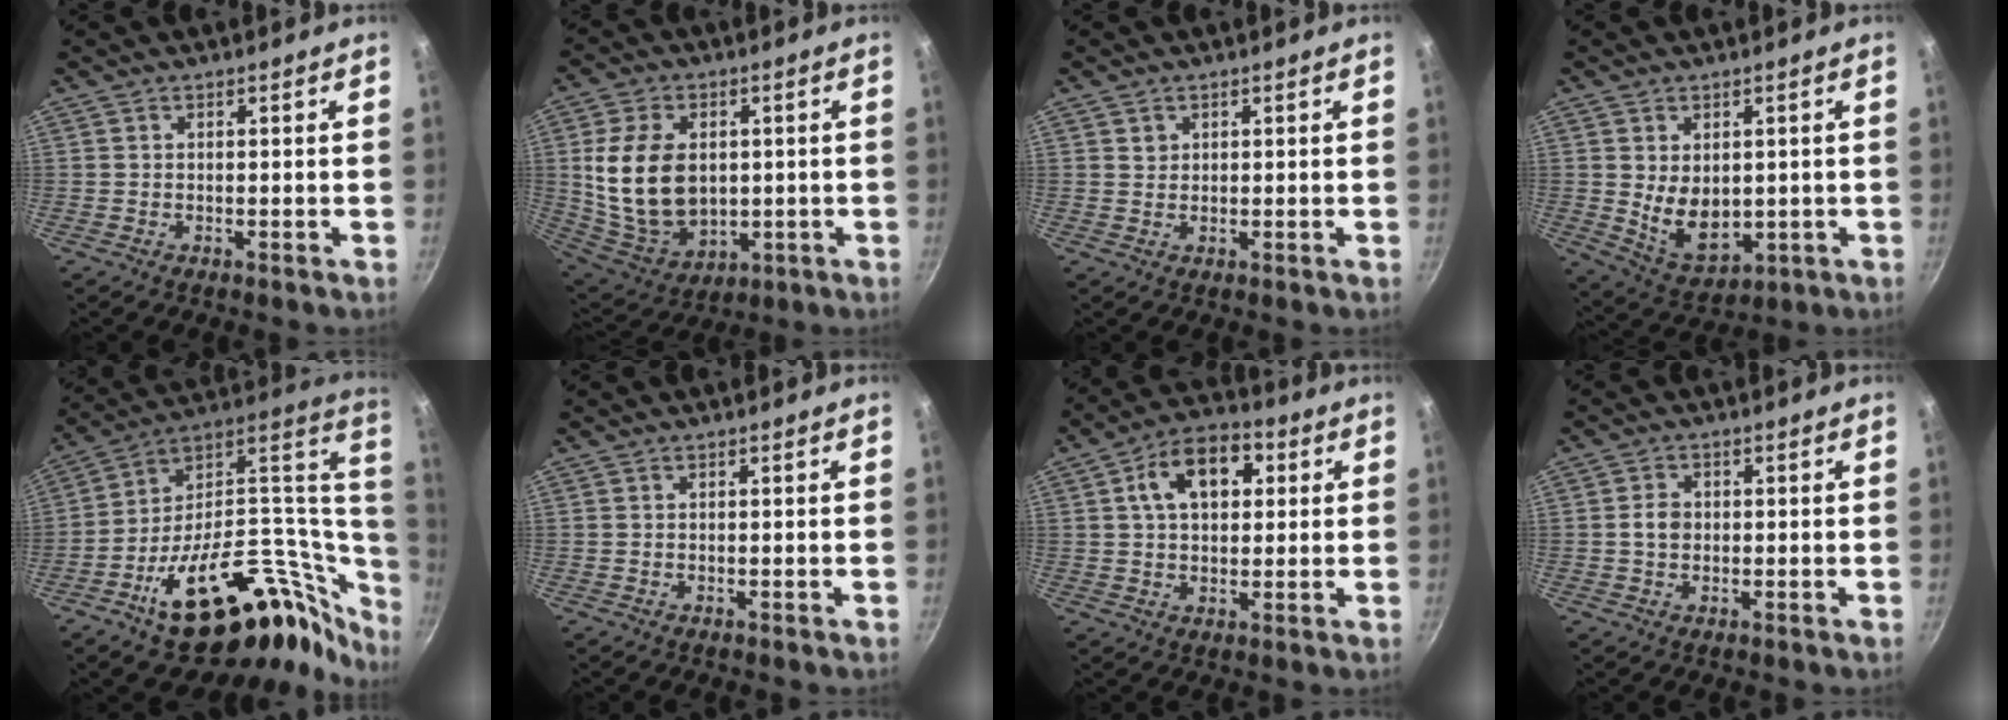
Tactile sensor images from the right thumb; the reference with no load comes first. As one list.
[{"total": 16.8, "force": [1.1, 11.8, 11.9], "torque": [-0.203, -0.010, 0.040]}, {"total": 1.4, "force": [0.7, 1.2, 0.3], "torque": [0.000, 0.002, 0.011]}, {"total": 9.1, "force": [0.4, 6.4, 6.5], "torque": [-0.092, -0.020, 0.032]}, {"total": 37.7, "force": [-8.1, 21.7, 29.8], "torque": [-0.400, 0.062, -0.106]}, {"total": 0.0}, {"total": 12.3, "force": [3.4, 8.0, 8.8], "torque": [-0.108, 0.016, 0.043]}, {"total": 3.1, "force": [0.0, 2.5, 1.8], "torque": [-0.022, 0.008, -0.004]}]